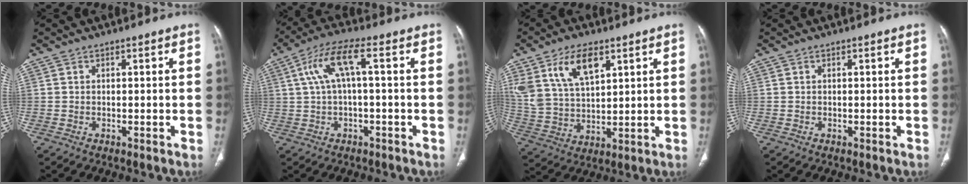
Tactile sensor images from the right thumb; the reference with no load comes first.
{"total": 7.6, "force": [1.2, 1.9, 7.3], "torque": [-0.165, 0.034, 0.021]}
{"total": 13.1, "force": [6.7, 6.8, 9.0], "torque": [-0.165, -0.019, 0.140]}
{"total": 0.0}